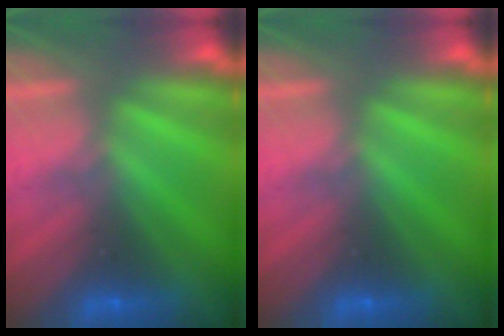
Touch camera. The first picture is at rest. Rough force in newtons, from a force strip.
{"total": 0.0}